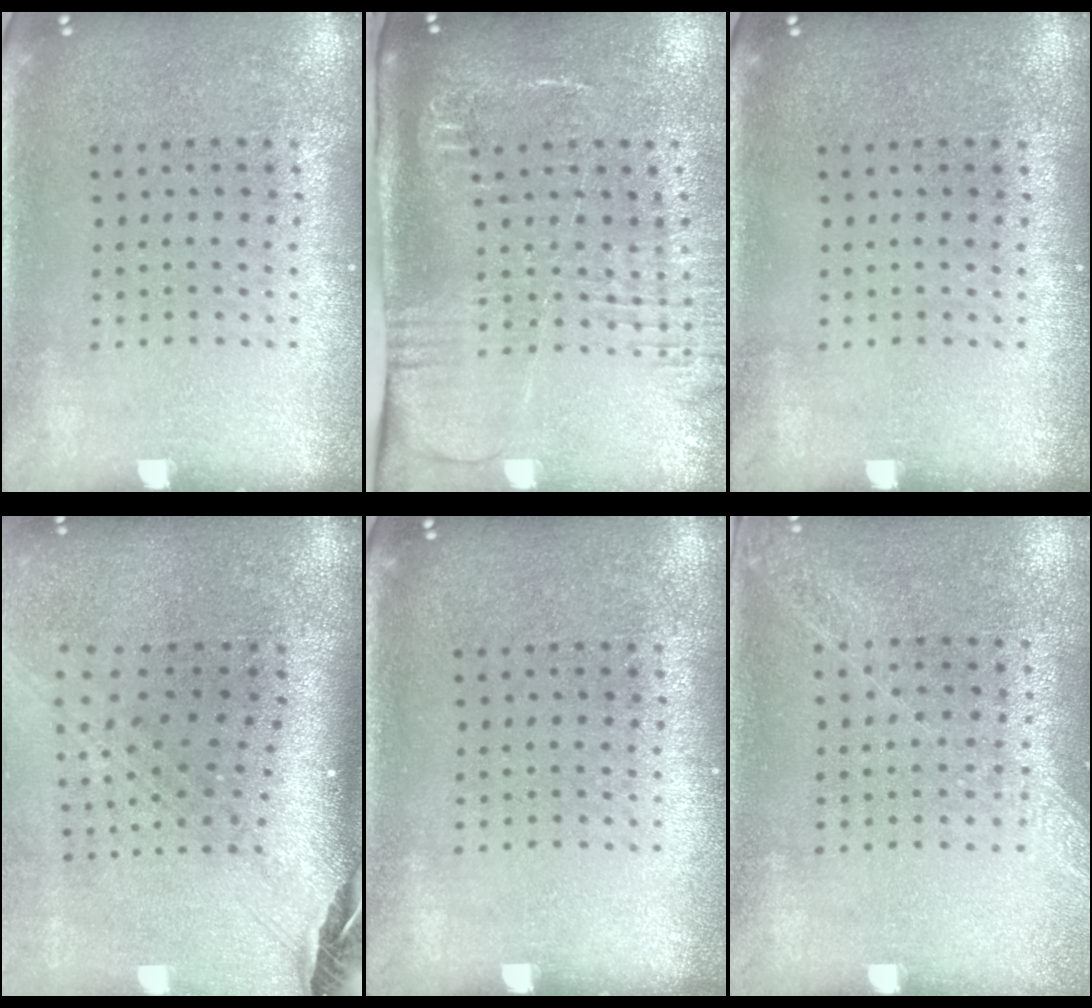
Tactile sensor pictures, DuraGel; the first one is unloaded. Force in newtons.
{"total": 2.7, "press": 2.1, "slide": 1.7}
{"total": 0.0}
{"total": 3.0, "press": 2.2, "slide": 2.1}
{"total": 0.0}
{"total": 1.3, "press": 1.2, "slide": 0.2}